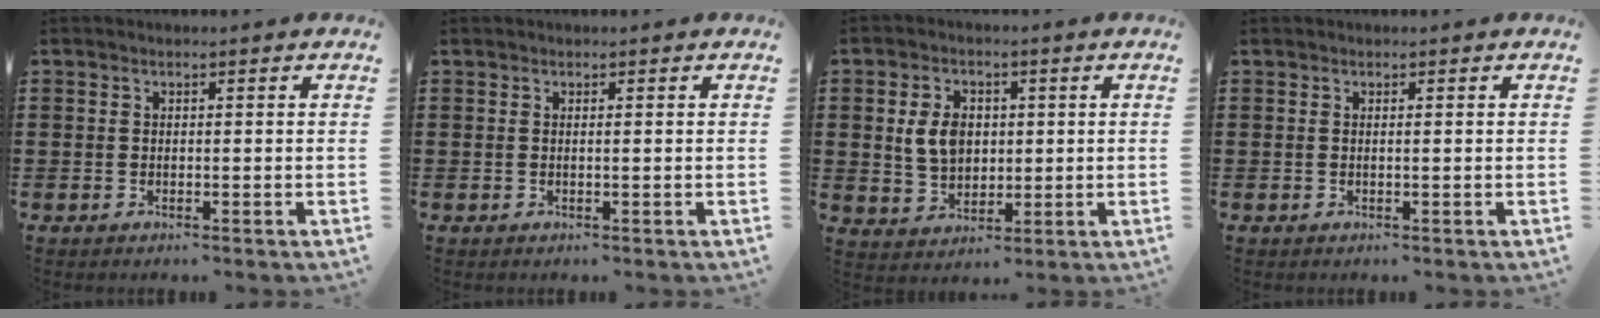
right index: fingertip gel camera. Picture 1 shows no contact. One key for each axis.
{"total": 0.0}
{"total": 6.2, "fx": 0.8, "fy": 4.5, "fz": 4.1, "tx": -0.098, "ty": 0.007, "tz": 0.007}
{"total": 0.0}